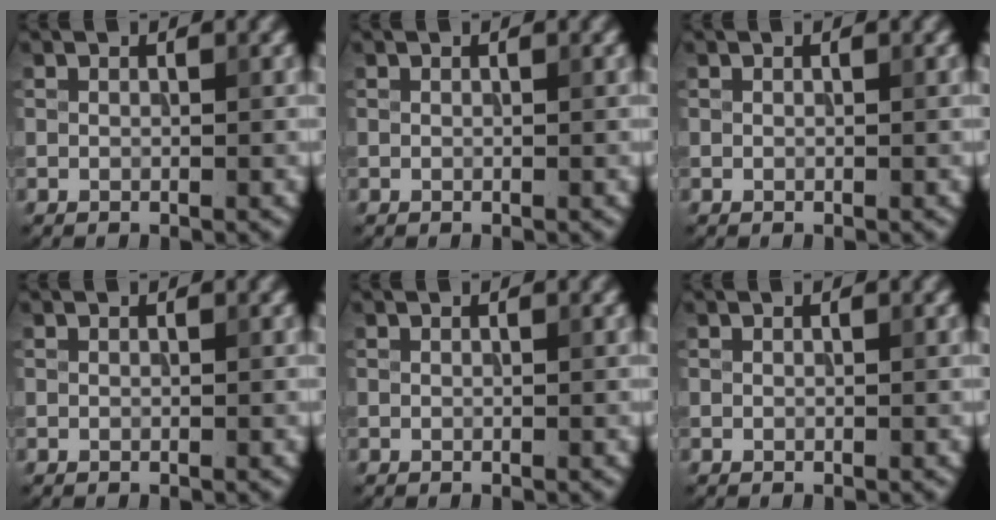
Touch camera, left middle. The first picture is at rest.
{"total": 0.0}
{"total": 0.0}
{"total": 0.0}
{"total": 0.0}
{"total": 0.0}